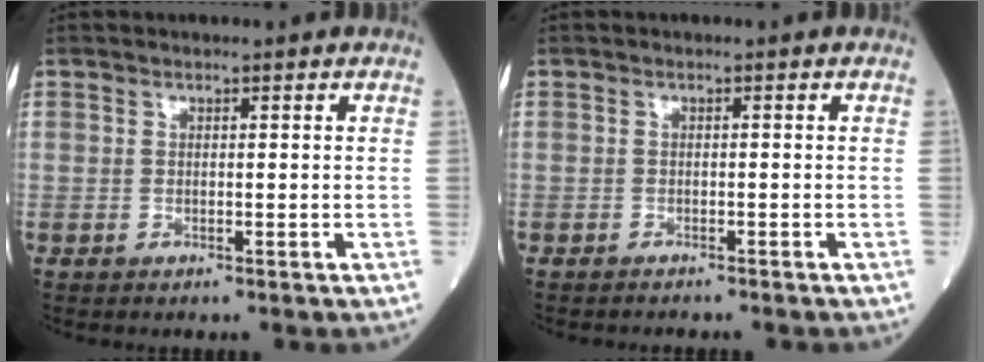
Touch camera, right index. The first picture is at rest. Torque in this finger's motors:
{"motor_torque": [-0.22, 0.00, 0.01, -0.02]}